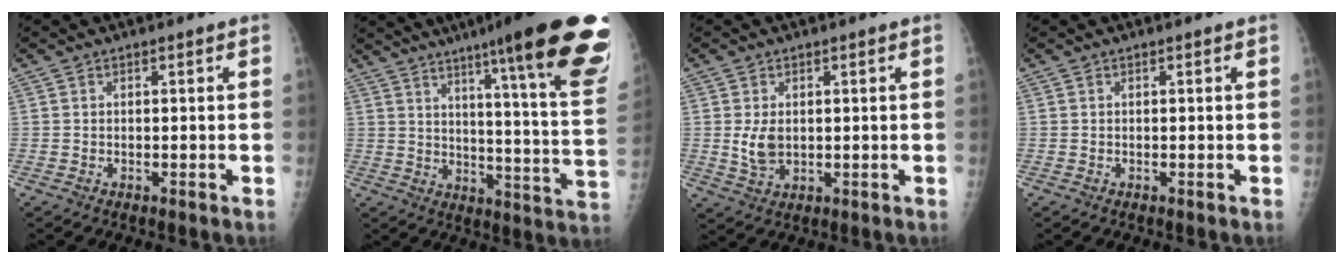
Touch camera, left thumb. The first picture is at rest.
{"total": 27.7, "force": [17.4, 2.7, 21.4], "torque": [-0.245, -0.081, 0.232]}
{"total": 4.5, "force": [0.4, 3.0, 3.4], "torque": [-0.056, -0.009, 0.015]}
{"total": 0.0}